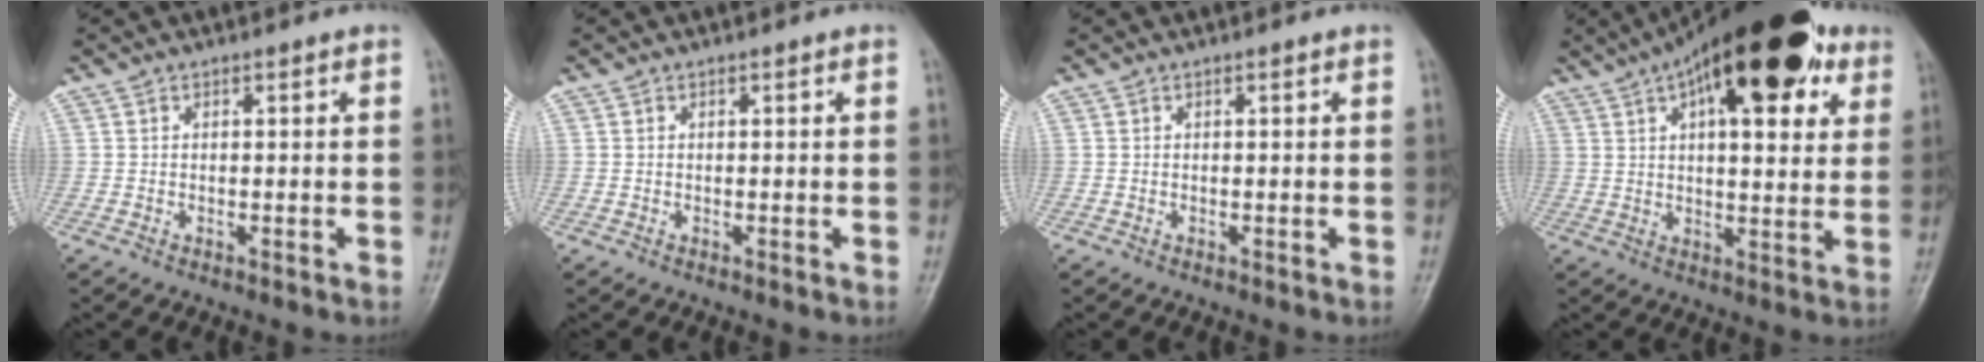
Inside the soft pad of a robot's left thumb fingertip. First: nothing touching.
{"total": 0.0}
{"total": 0.0}
{"total": 23.3, "force": [11.0, 9.7, 18.1], "torque": [-0.253, 0.005, 0.163]}